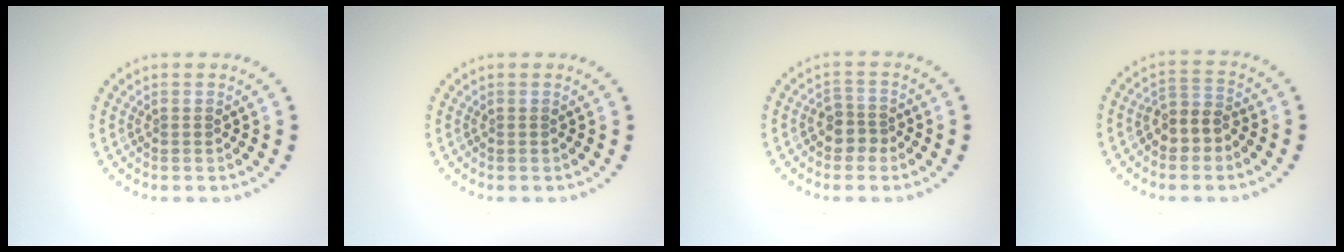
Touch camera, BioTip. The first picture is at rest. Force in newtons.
{"total": 0.0}
{"total": 2.0, "press": 1.7, "slide": 1.0}
{"total": 3.0, "press": 2.6, "slide": 1.4}